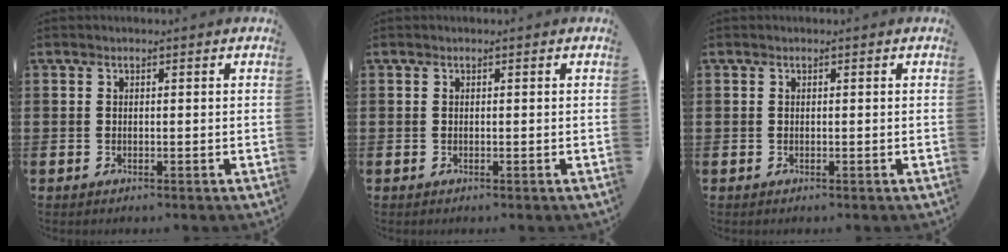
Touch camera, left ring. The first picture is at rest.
{"total": 0.0}
{"total": 0.0}